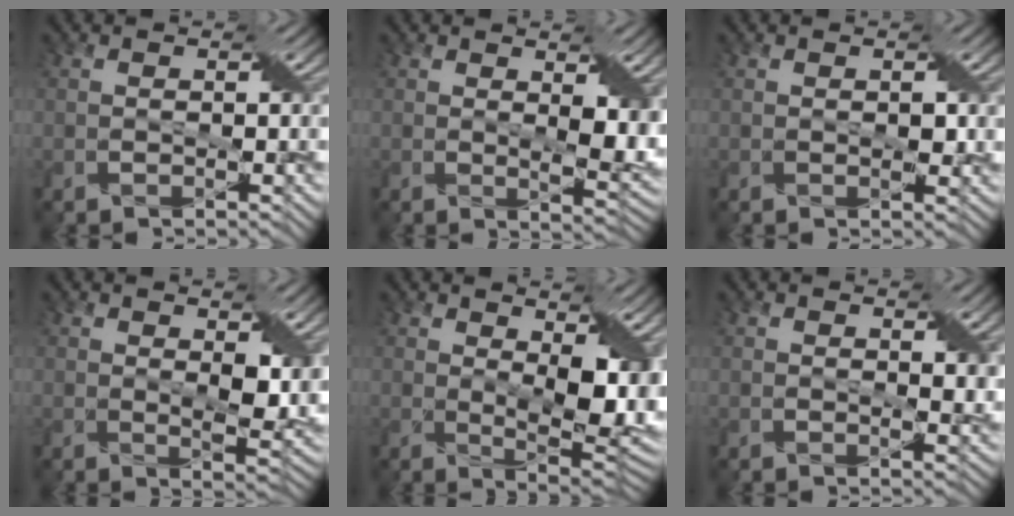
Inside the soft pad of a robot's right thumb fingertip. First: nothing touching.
{"total": 5.7, "force": [1.2, 2.5, 5.0], "torque": [-0.086, -0.012, 0.027]}
{"total": 1.3, "force": [0.2, 0.7, 1.1], "torque": [-0.016, -0.002, 0.005]}
{"total": 4.8, "force": [1.2, 2.1, 4.2], "torque": [-0.073, -0.009, 0.027]}
{"total": 10.5, "force": [1.8, 4.6, 9.2], "torque": [-0.149, -0.008, 0.042]}
{"total": 2.0, "force": [0.8, 0.6, 1.7], "torque": [-0.029, -0.005, 0.017]}